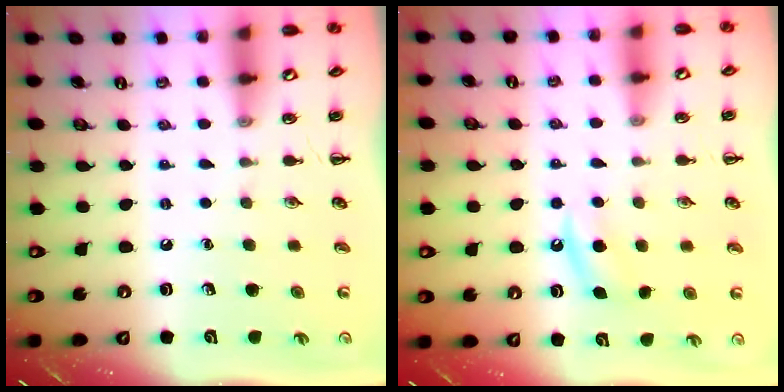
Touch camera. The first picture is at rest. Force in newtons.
{"total": 6.1, "press": 5.8, "slide": 1.8}